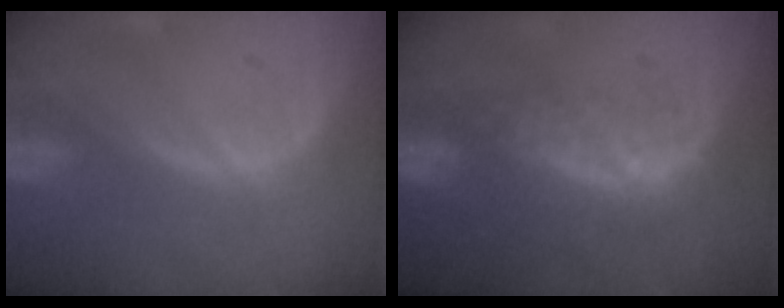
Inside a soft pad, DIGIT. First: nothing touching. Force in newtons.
{"total": 8.4, "press": 7.2, "slide": 4.3}